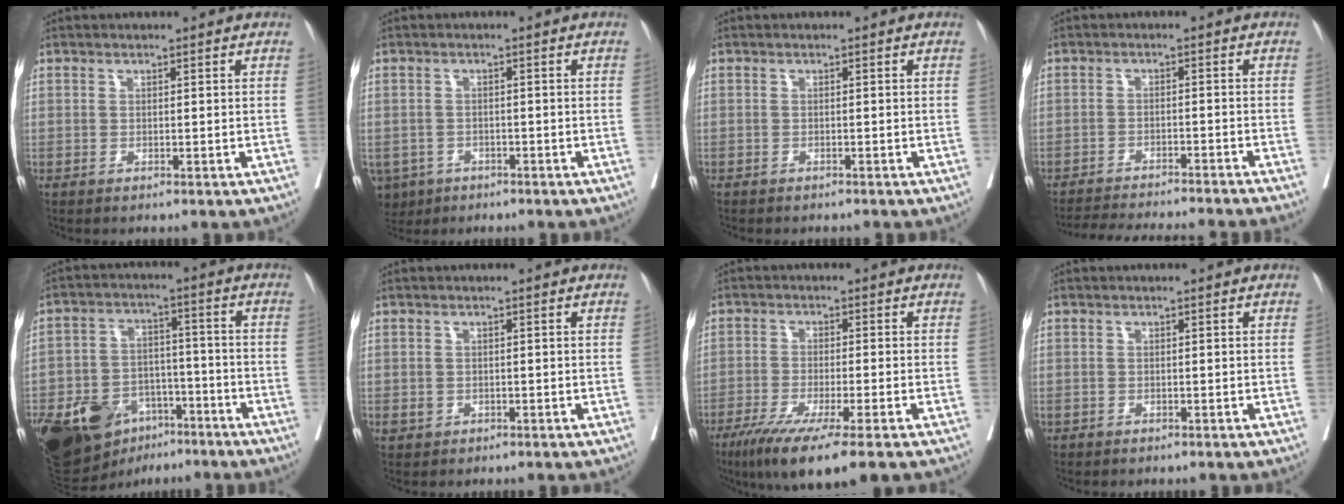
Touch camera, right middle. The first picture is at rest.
{"total": 6.5, "force": [-3.7, 5.0, 1.6], "torque": [-0.040, 0.001, -0.057]}
{"total": 2.9, "force": [-2.6, 0.8, 1.1], "torque": [-0.016, -0.005, -0.032]}
{"total": 13.1, "force": [-12.2, -0.4, 4.8], "torque": [-0.057, -0.015, -0.172]}
{"total": 21.2, "force": [-11.8, 13.4, 11.4], "torque": [-0.272, 0.014, -0.185]}
{"total": 1.4, "force": [-0.3, 1.3, 0.6], "torque": [-0.010, 0.002, 0.002]}
{"total": 10.6, "force": [-7.0, 0.3, 8.0], "torque": [-0.128, -0.027, -0.110]}
{"total": 0.0}